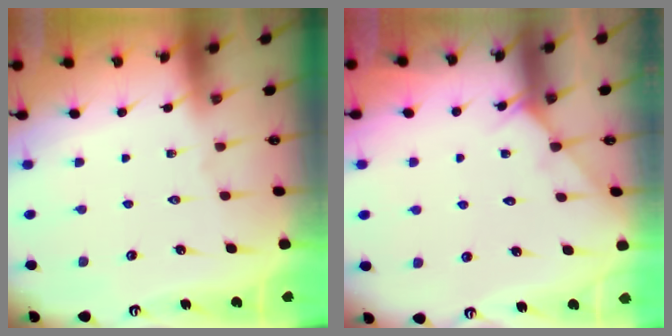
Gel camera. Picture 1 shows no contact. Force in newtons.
{"total": 4.3, "press": 4.3, "slide": 0.6}